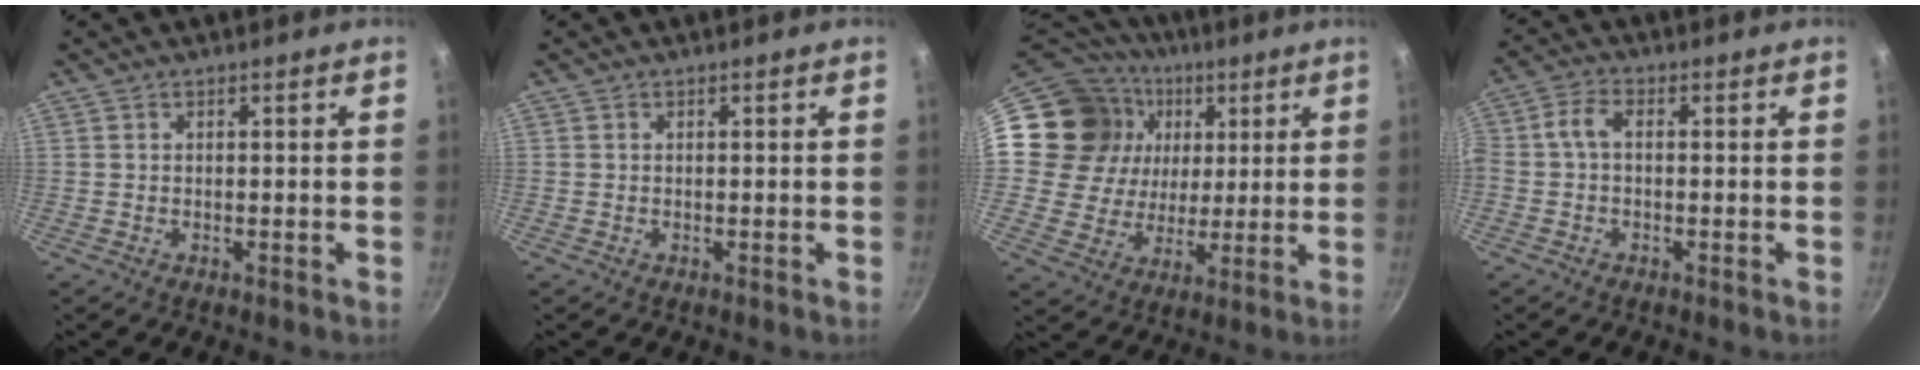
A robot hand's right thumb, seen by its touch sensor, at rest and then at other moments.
{"total": 0.0}
{"total": 20.7, "force": [5.2, 18.1, 8.7], "torque": [-0.153, 0.015, 0.091]}
{"total": 4.0, "force": [-0.3, 2.4, 3.2], "torque": [-0.074, 0.020, -0.017]}